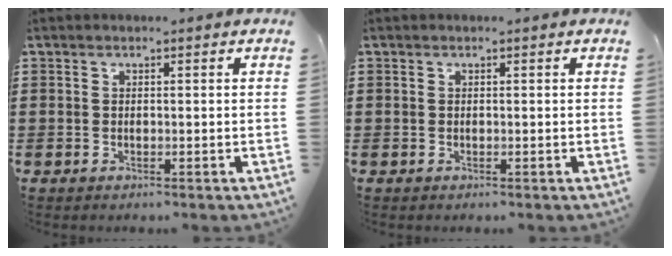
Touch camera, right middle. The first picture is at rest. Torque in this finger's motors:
{"motor_torque": [0.15, -0.12, -0.01, 0.00]}